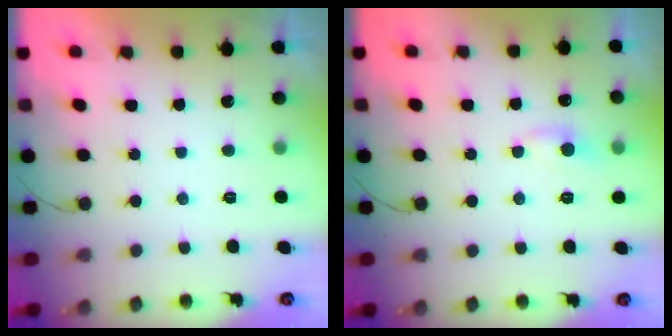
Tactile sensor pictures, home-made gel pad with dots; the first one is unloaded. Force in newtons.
{"total": 4.6, "press": 4.6, "slide": 0.6}